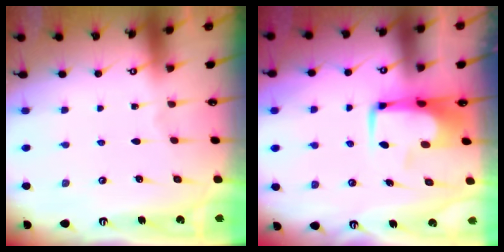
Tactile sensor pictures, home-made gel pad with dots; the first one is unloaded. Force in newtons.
{"total": 6.2, "press": 6.0, "slide": 1.2}